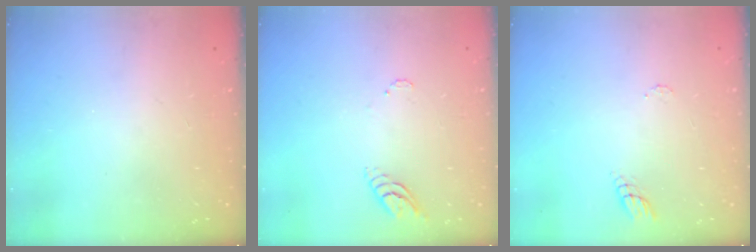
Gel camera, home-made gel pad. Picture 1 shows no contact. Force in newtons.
{"total": 4.8, "press": 4.8, "slide": 0.4}
{"total": 5.5, "press": 5.5, "slide": 0.5}